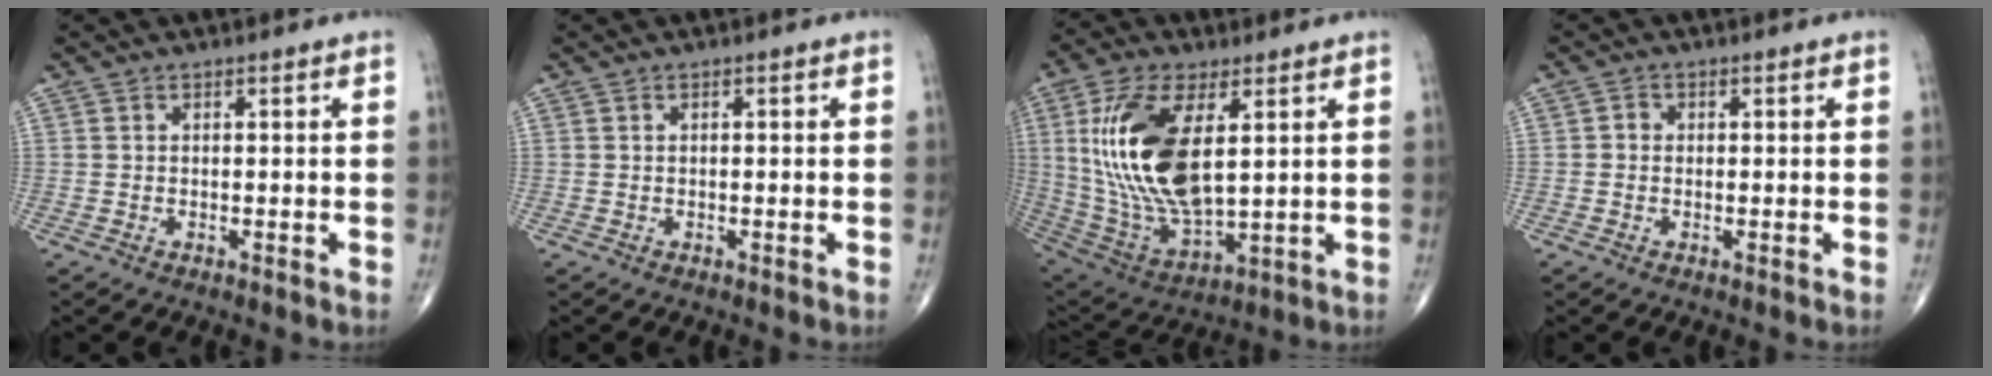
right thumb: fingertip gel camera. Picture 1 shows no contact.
{"total": 0.0}
{"total": 20.3, "force": [4.2, 9.3, 17.6], "torque": [-0.355, -0.024, 0.089]}
{"total": 1.1, "force": [-0.1, 1.0, 0.4], "torque": [0.000, 0.003, -0.005]}